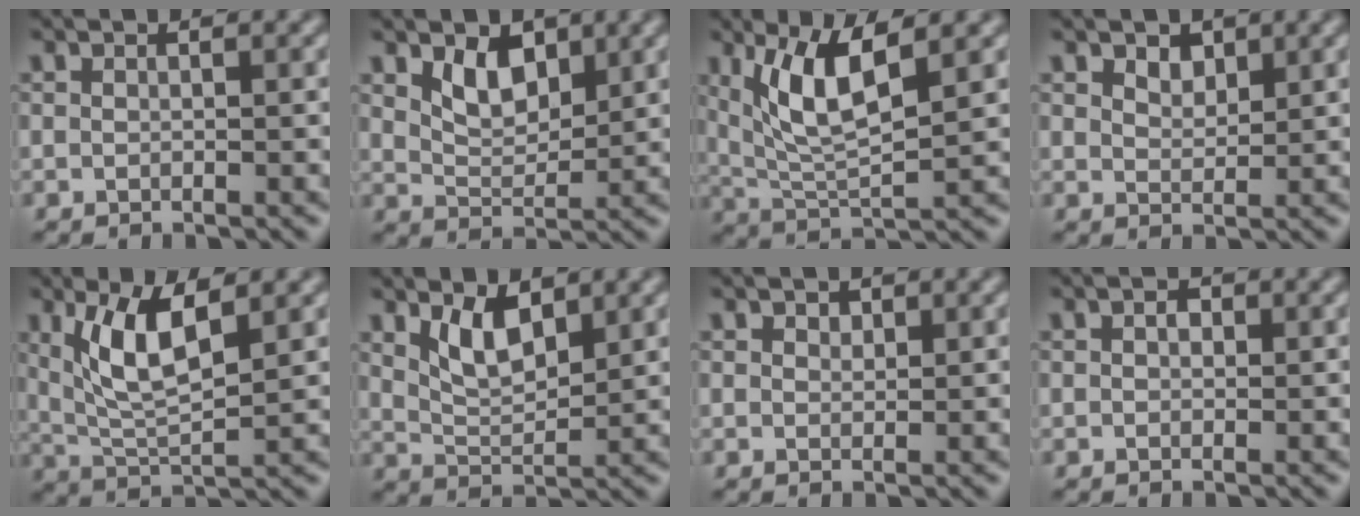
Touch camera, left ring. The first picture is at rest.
{"total": 3.3, "force": [1.8, 1.9, 2.0], "torque": [-0.044, -0.007, 0.033]}
{"total": 5.9, "force": [2.3, 1.7, 5.2], "torque": [-0.106, -0.007, 0.049]}
{"total": 1.6, "force": [1.1, 0.9, 0.7], "torque": [-0.012, -0.002, 0.021]}
{"total": 5.5, "force": [2.0, 1.7, 4.8], "torque": [-0.101, -0.005, 0.042]}
{"total": 3.6, "force": [2.0, 1.5, 2.6], "torque": [-0.053, -0.008, 0.042]}
{"total": 0.9, "force": [0.6, 0.5, 0.2], "torque": [-0.004, -0.002, 0.010]}
{"total": 1.1, "force": [0.3, 0.8, 0.7], "torque": [-0.007, -0.003, 0.000]}